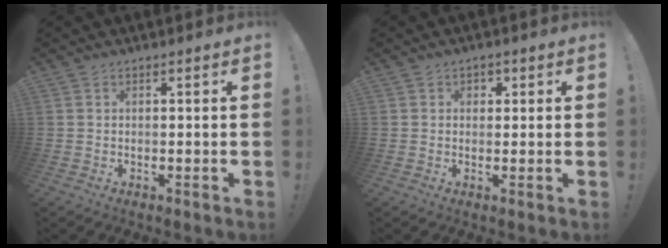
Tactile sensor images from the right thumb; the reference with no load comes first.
{"total": 1.7, "force": [0.2, 1.6, 0.7], "torque": [-0.004, 0.001, 0.002]}